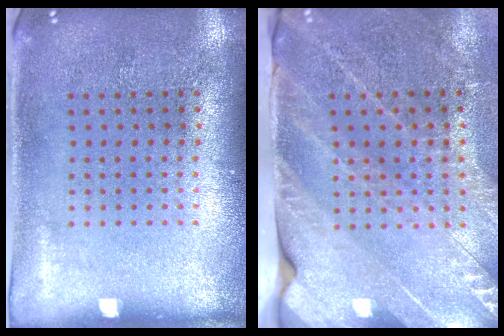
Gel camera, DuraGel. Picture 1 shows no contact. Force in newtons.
{"total": 3.4, "press": 2.9, "slide": 1.8}